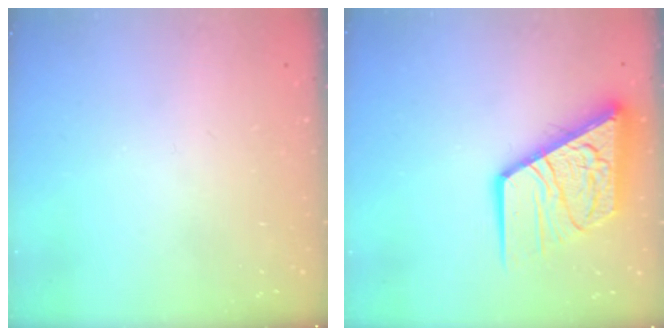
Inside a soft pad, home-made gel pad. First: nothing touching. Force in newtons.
{"total": 20.6, "press": 20.5, "slide": 1.9}